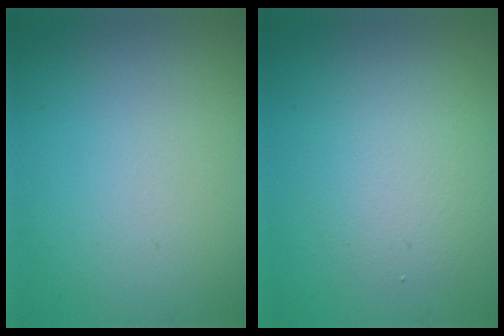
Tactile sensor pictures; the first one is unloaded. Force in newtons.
{"total": 3.2, "press": 3.2, "slide": 0.3}